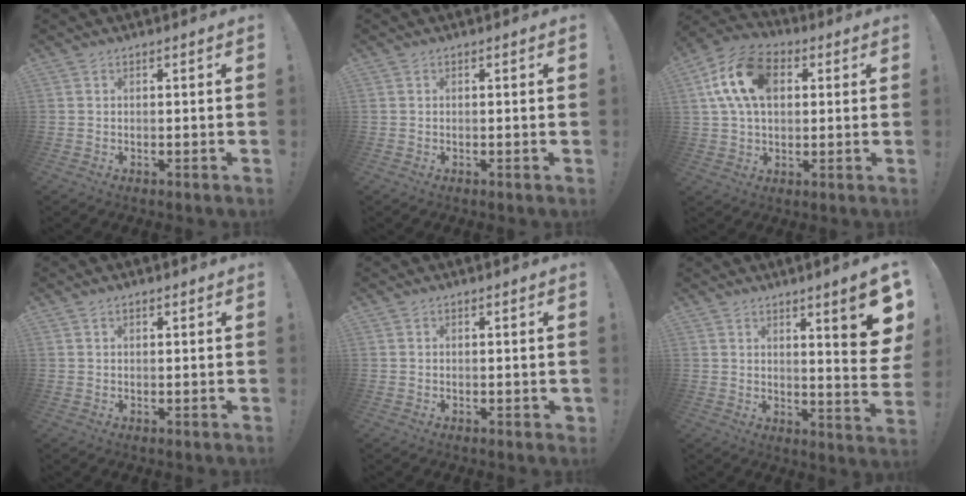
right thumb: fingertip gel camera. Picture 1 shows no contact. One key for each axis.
{"total": 0.0}
{"total": 16.9, "fx": 4.5, "fy": 11.3, "fz": 11.7, "tx": -0.207, "ty": 0.006, "tz": 0.081}
{"total": 0.8, "fx": 0.6, "fy": 0.5, "fz": 0.3, "tx": 0.000, "ty": -0.002, "tz": 0.010}
{"total": 0.6, "fx": 0.3, "fy": 0.5, "fz": 0.3, "tx": 0.002, "ty": 0.000, "tz": 0.004}
{"total": 10.2, "fx": 4.5, "fy": 0.2, "fz": 9.1, "tx": -0.110, "ty": -0.052, "tz": 0.064}